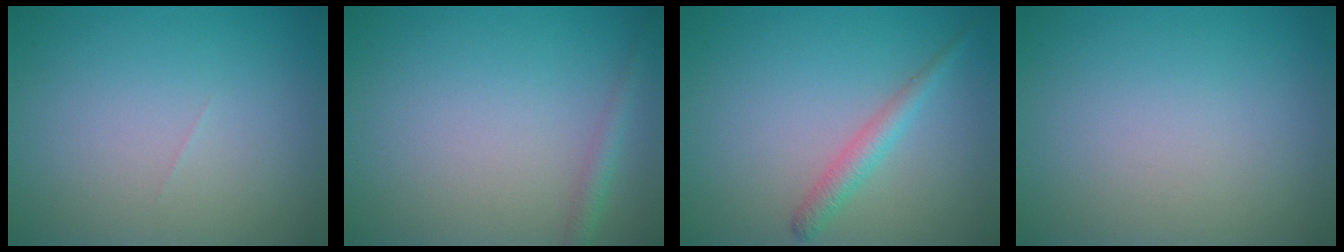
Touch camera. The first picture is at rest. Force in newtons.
{"total": 1.4, "press": 1.4, "slide": 0.1}
{"total": 2.0, "press": 2.0, "slide": 0.1}
{"total": 0.0}